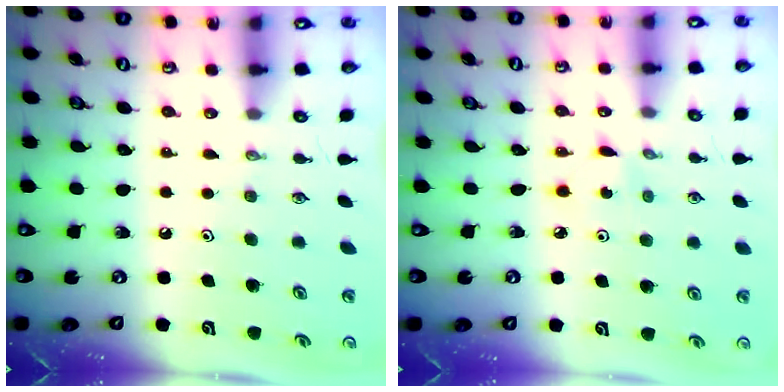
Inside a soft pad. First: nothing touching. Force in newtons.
{"total": 2.6, "press": 2.6, "slide": 0.3}